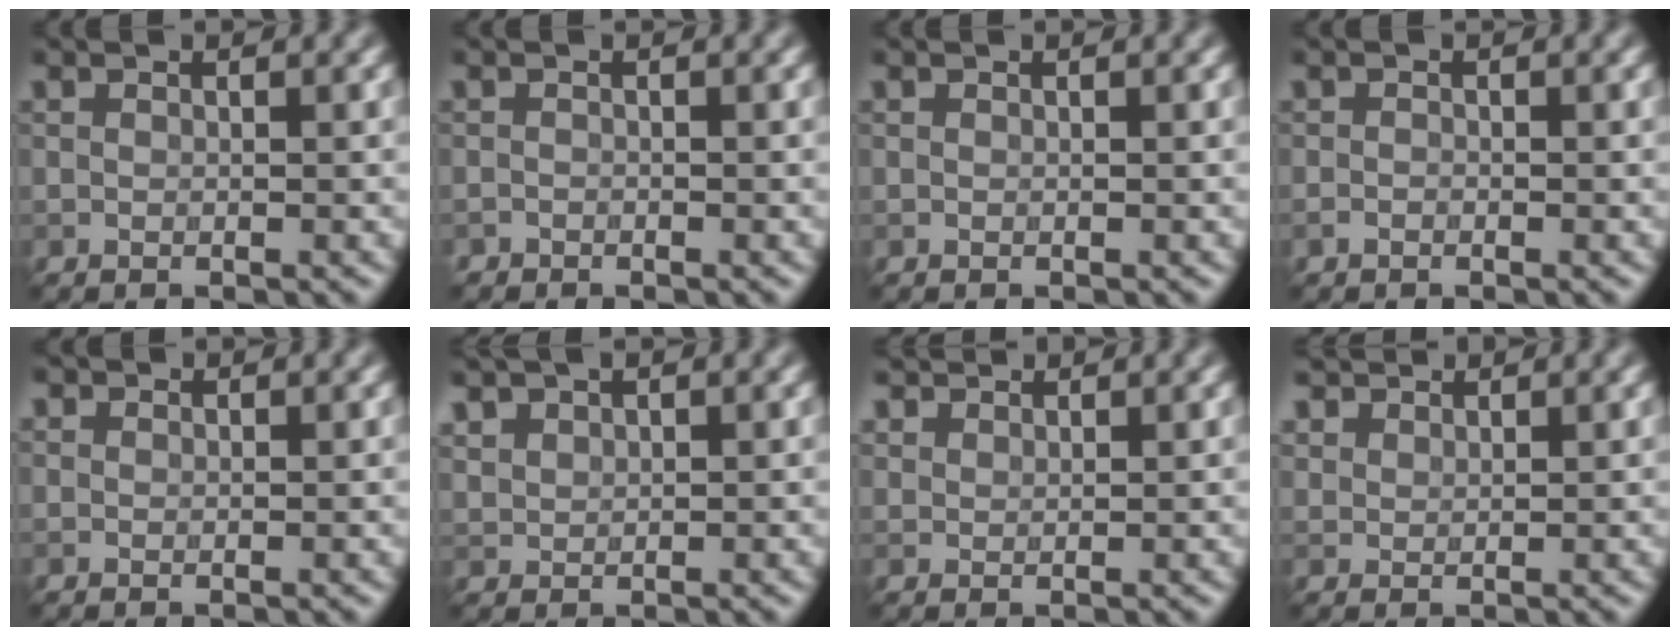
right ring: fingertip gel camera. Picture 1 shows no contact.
{"total": 0.6, "force": [-0.6, 0.2, -0.1], "torque": [0.003, -0.006, -0.013]}
{"total": 0.0}
{"total": 0.7, "force": [-0.6, 0.3, 0.2], "torque": [-0.004, -0.004, -0.014]}
{"total": 0.0}
{"total": 2.1, "force": [1.4, 1.2, 0.9], "torque": [-0.025, 0.006, 0.033]}
{"total": 1.8, "force": [1.6, 0.8, 0.2], "torque": [-0.011, 0.000, 0.036]}
{"total": 2.1, "force": [1.8, 1.1, 0.3], "torque": [-0.019, -0.005, 0.043]}